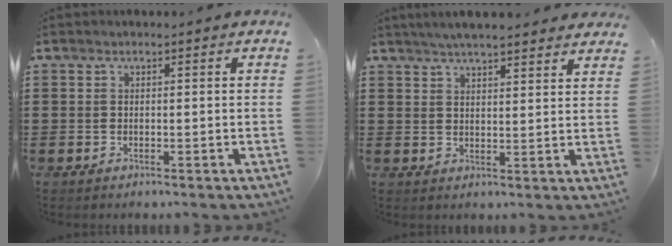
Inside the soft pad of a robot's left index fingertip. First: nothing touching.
{"total": 4.2, "force": [4.0, 0.3, 1.2], "torque": [-0.034, -0.007, 0.073]}